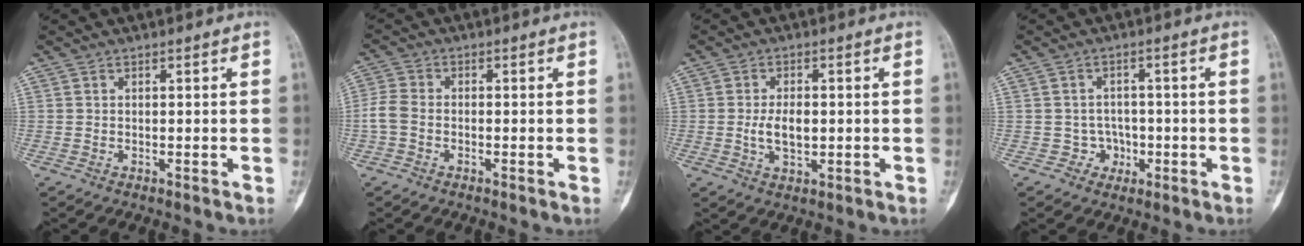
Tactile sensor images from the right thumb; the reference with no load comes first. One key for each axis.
{"total": 3.9, "fx": -1.0, "fy": 2.8, "fz": 2.5, "tx": -0.061, "ty": 0.008, "tz": -0.028}
{"total": 4.9, "fx": -0.3, "fy": 2.7, "fz": 4.1, "tx": -0.071, "ty": -0.003, "tz": -0.004}
{"total": 3.4, "fx": -1.2, "fy": 3.2, "fz": 0.2, "tx": 0.024, "ty": 0.015, "tz": -0.020}